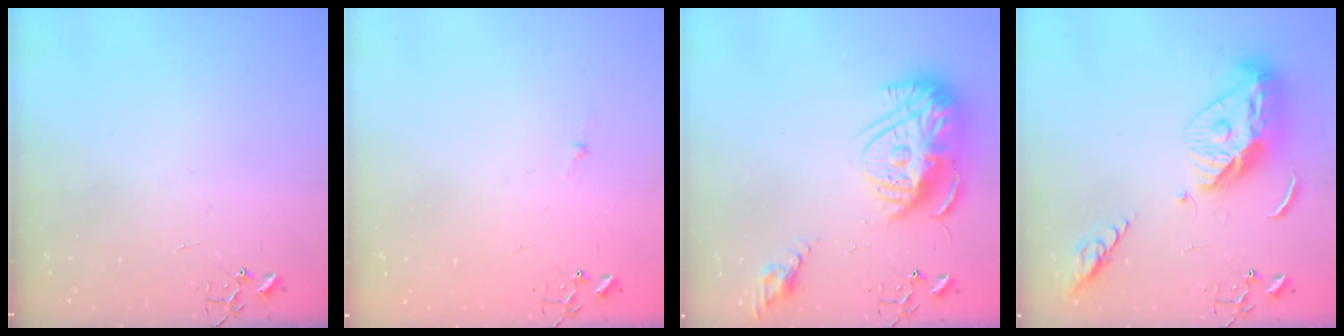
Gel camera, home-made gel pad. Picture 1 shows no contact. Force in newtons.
{"total": 2.7, "press": 2.7, "slide": 0.3}
{"total": 17.6, "press": 17.5, "slide": 1.6}
{"total": 15.9, "press": 15.8, "slide": 1.5}